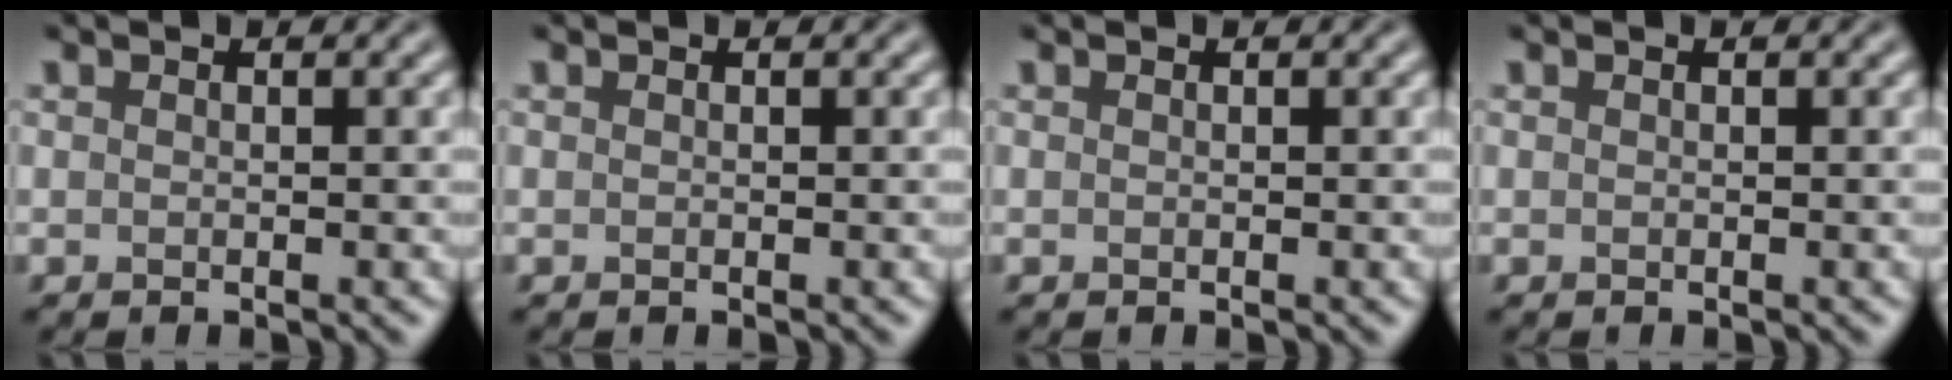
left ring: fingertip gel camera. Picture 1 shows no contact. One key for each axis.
{"total": 0.0}
{"total": 0.0}
{"total": 0.0}